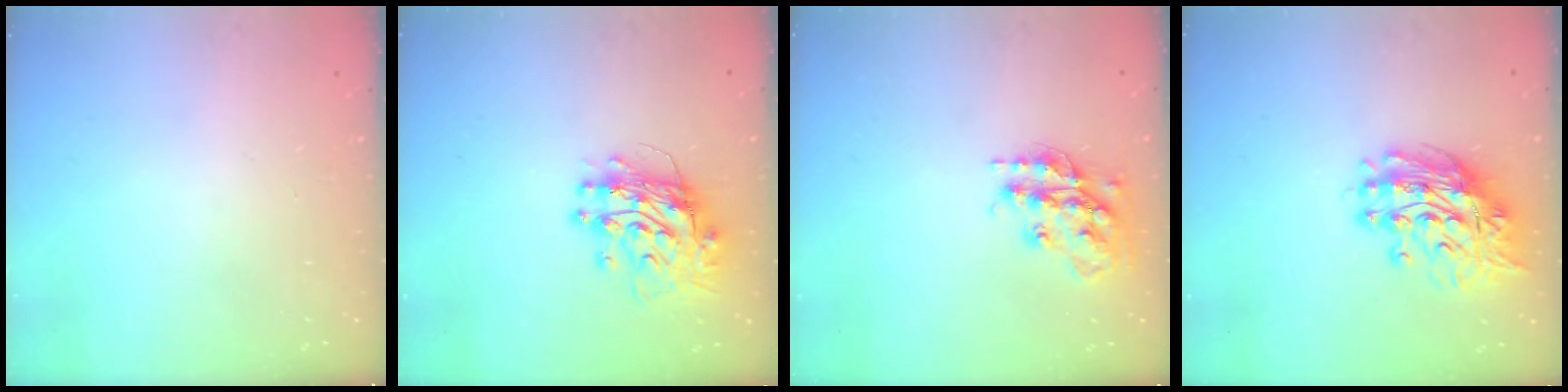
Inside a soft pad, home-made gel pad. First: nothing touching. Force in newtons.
{"total": 11.4, "press": 11.4, "slide": 1.0}
{"total": 17.1, "press": 17.1, "slide": 1.4}
{"total": 14.5, "press": 14.4, "slide": 1.3}